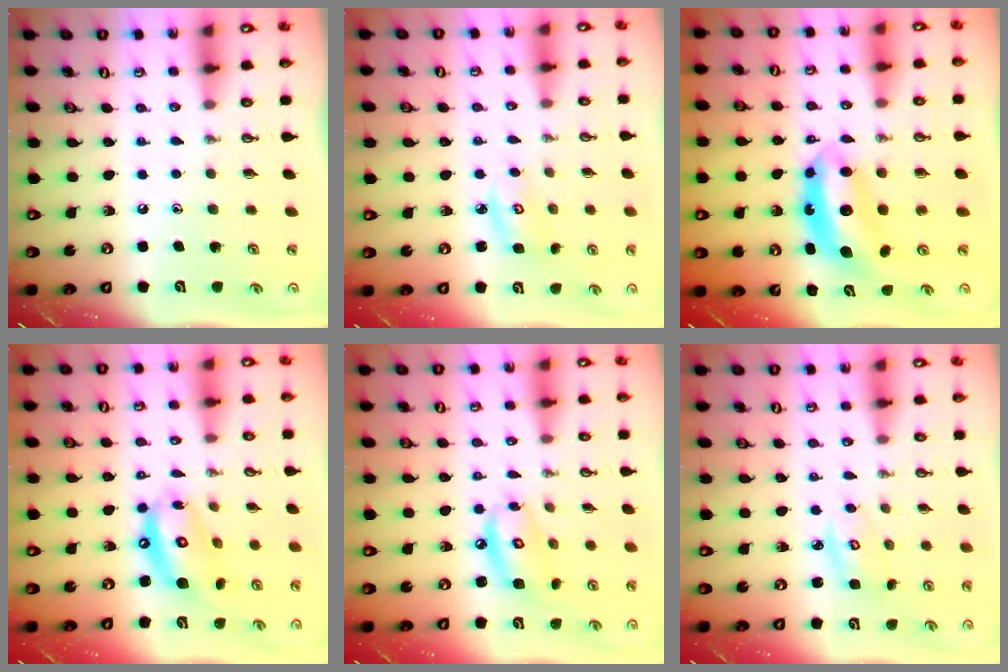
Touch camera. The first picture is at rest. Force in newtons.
{"total": 5.5, "press": 5.5, "slide": 0.5}
{"total": 7.9, "press": 7.8, "slide": 0.6}
{"total": 12.5, "press": 12.5, "slide": 1.3}
{"total": 9.2, "press": 9.1, "slide": 0.8}
{"total": 3.8, "press": 3.8, "slide": 0.3}